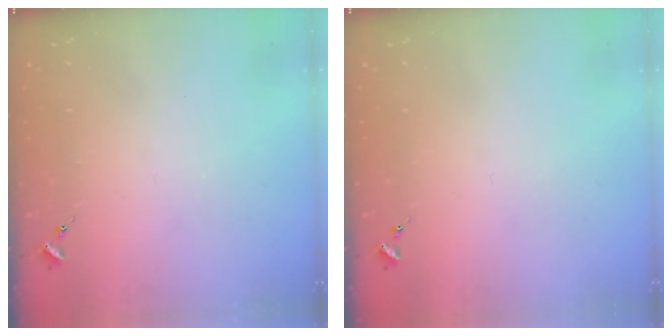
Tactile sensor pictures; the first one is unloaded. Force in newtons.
{"total": 0.0}